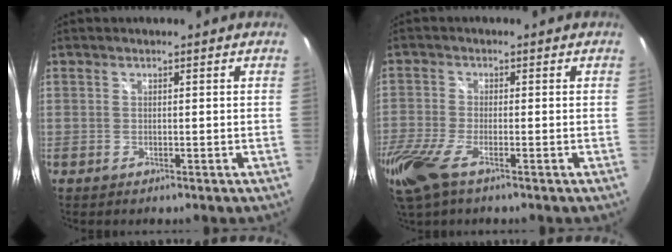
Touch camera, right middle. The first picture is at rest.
{"total": 11.3, "force": [-6.6, 3.8, 8.3], "torque": [-0.198, -0.045, -0.131]}